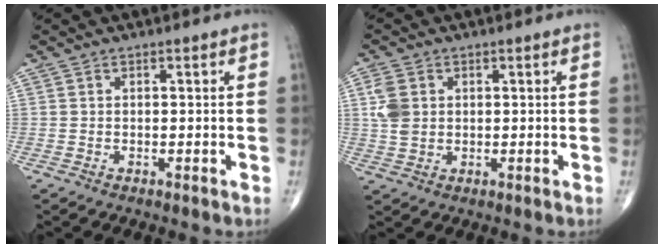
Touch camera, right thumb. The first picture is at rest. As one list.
[{"total": 5.0, "force": [1.0, 3.8, 3.1], "torque": [-0.060, 0.001, 0.023]}]